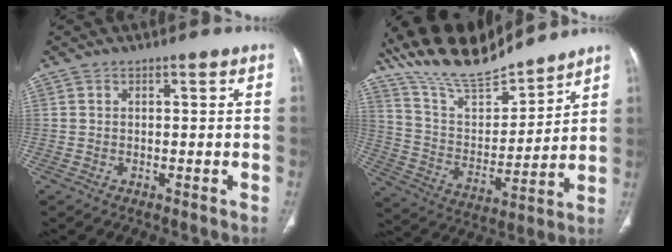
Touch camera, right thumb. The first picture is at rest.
{"total": 18.3, "force": [16.4, 4.2, 6.8], "torque": [-0.096, -0.084, 0.309]}